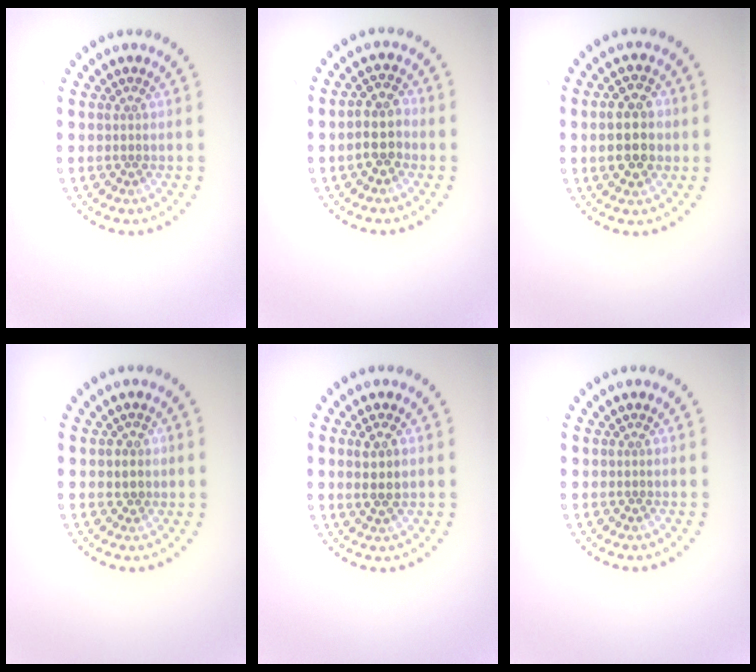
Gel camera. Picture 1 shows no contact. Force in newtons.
{"total": 2.9, "press": 2.7, "slide": 1.0}
{"total": 5.0, "press": 5.0, "slide": 0.3}
{"total": 1.1, "press": 1.0, "slide": 0.5}
{"total": 2.2, "press": 2.1, "slide": 0.7}
{"total": 0.0}